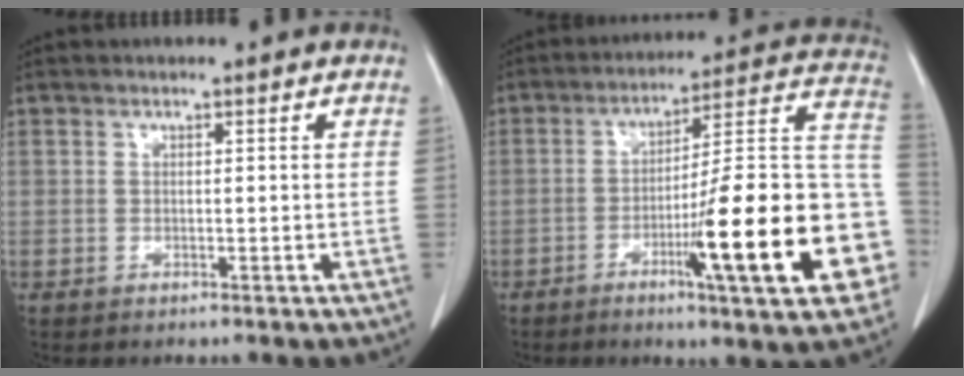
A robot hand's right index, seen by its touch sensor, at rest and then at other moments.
{"total": 21.6, "force": [-7.3, 1.6, 20.3], "torque": [-0.226, 0.013, -0.103]}